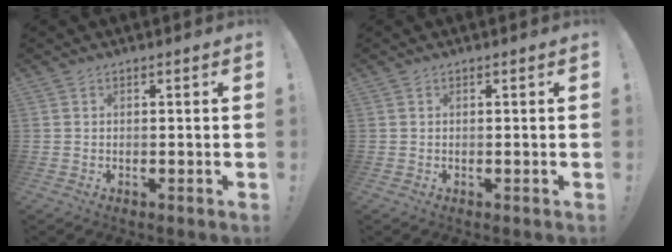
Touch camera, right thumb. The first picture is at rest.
{"total": 0.0}